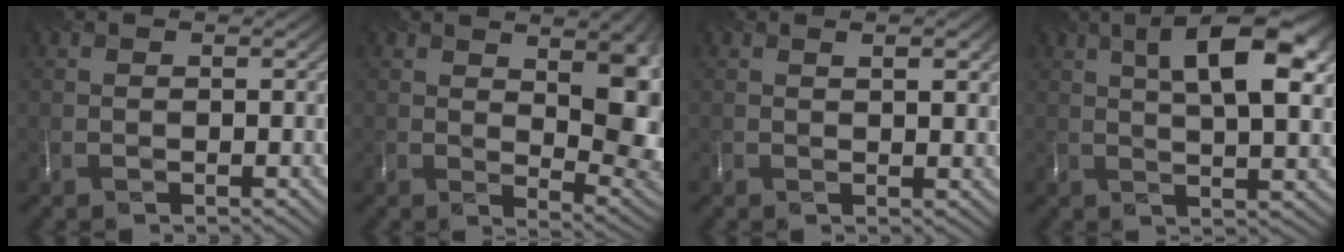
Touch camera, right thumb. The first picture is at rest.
{"total": 11.9, "force": [3.7, 5.2, 10.0], "torque": [-0.121, 0.004, 0.053]}
{"total": 2.4, "force": [1.2, 0.8, 2.0], "torque": [-0.032, -0.003, 0.020]}
{"total": 11.0, "force": [4.6, 3.6, 9.4], "torque": [-0.142, 0.001, 0.072]}